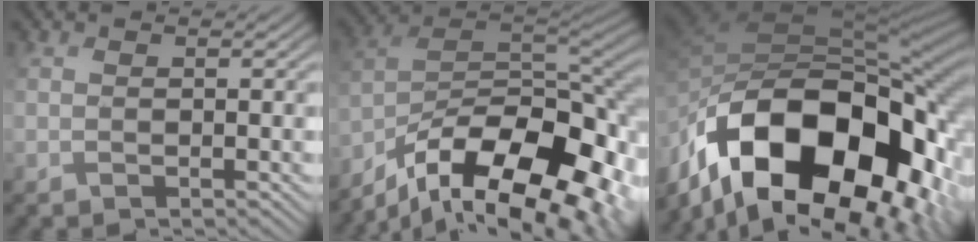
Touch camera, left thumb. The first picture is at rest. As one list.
[{"total": 17.6, "force": [-11.1, 7.1, 11.7], "torque": [-0.242, -0.024, -0.177]}, {"total": 20.0, "force": [-8.1, 11.5, 14.3], "torque": [-0.279, -0.024, -0.113]}]